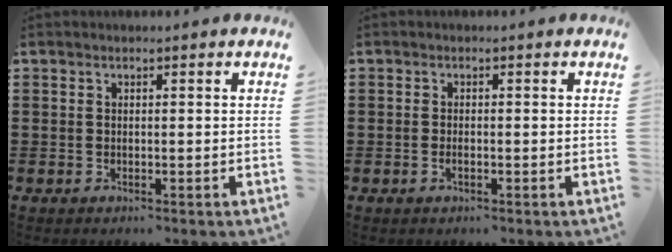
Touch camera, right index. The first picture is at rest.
{"total": 0.7, "force": [-0.4, 0.1, 0.6], "torque": [-0.012, -0.007, -0.004]}